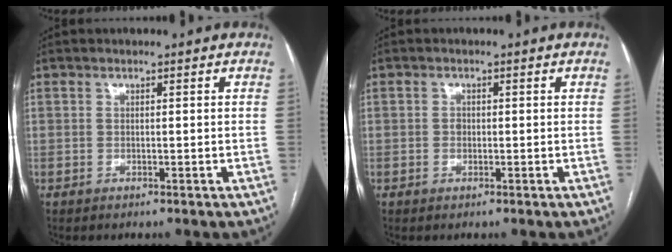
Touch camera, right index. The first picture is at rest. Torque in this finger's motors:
{"motor_torque": [0.39, 0.09, 0.10, 0.03]}